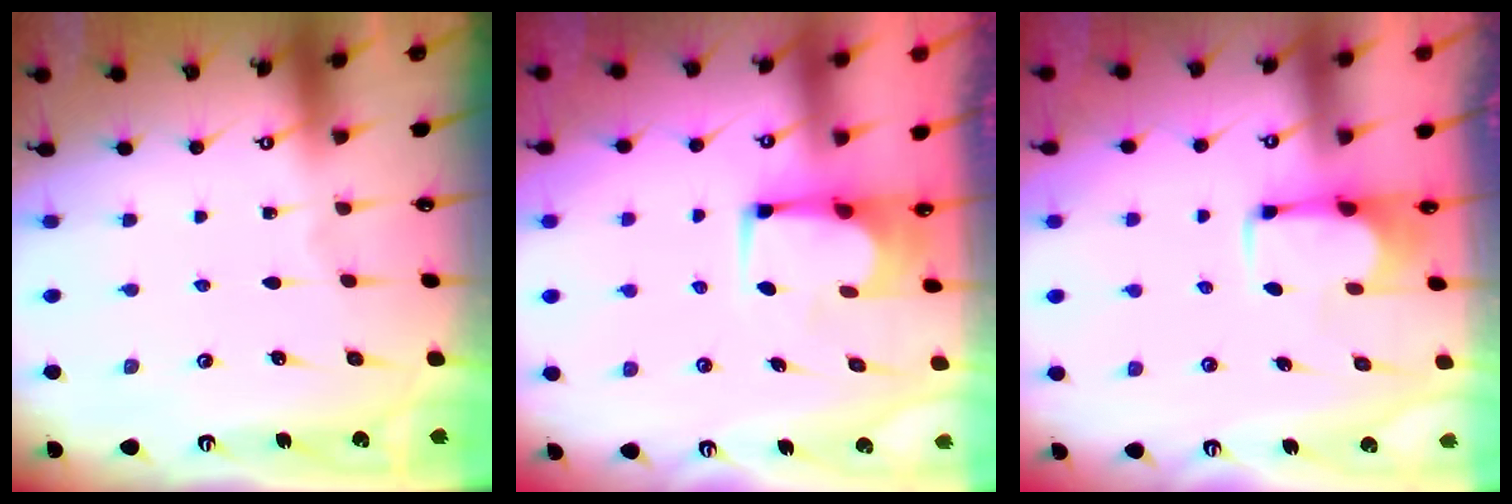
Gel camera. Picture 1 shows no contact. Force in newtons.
{"total": 2.5, "press": 2.5, "slide": 0.1}
{"total": 1.9, "press": 1.7, "slide": 0.8}